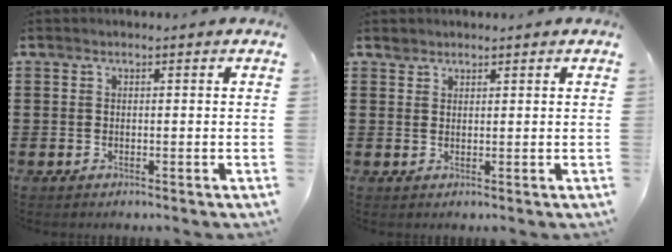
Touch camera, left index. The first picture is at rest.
{"total": 1.3, "force": [1.1, 0.6, -0.1], "torque": [-0.001, 0.000, 0.023]}